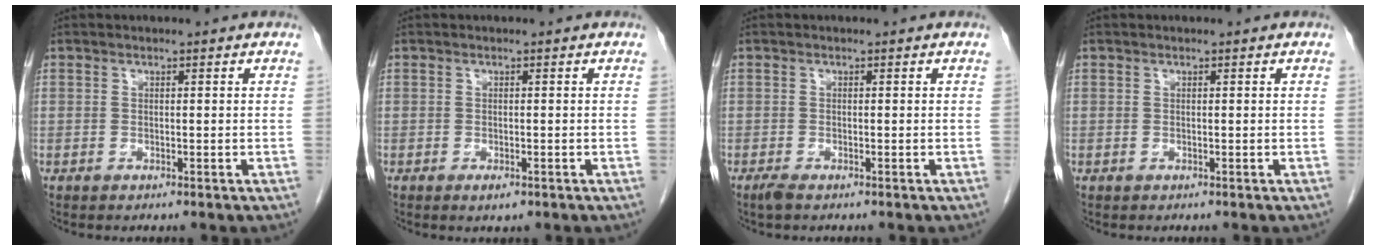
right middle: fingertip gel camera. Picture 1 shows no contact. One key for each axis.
{"total": 1.4, "fx": -0.7, "fy": 0.5, "fz": 1.1, "tx": -0.015, "ty": 0.000, "tz": -0.007}
{"total": 1.2, "fx": -0.9, "fy": 0.2, "fz": 0.8, "tx": -0.023, "ty": -0.004, "tz": -0.018}
{"total": 0.0}